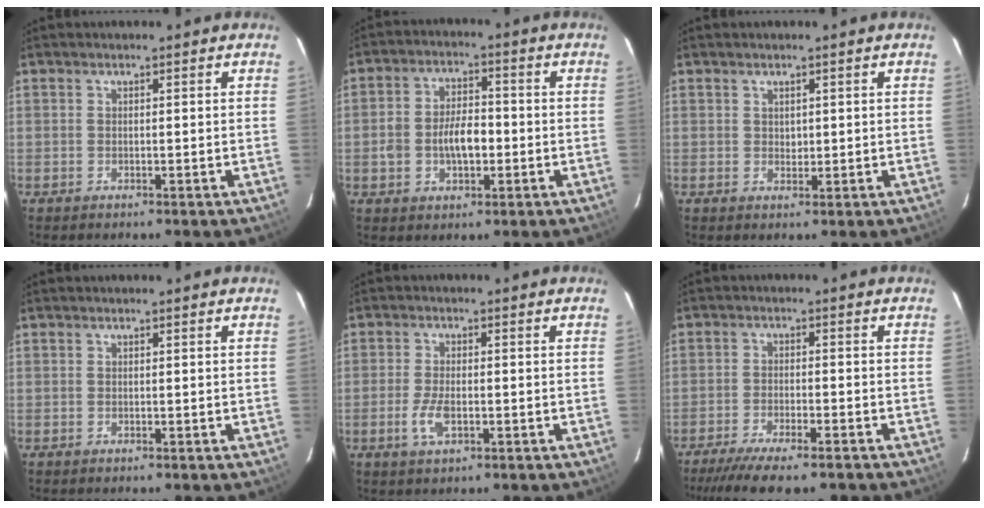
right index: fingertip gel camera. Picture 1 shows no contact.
{"total": 7.6, "force": [-1.5, 4.4, 5.9], "torque": [-0.120, 0.013, -0.024]}
{"total": 0.9, "force": [0.5, 0.4, -0.6], "torque": [0.016, 0.002, 0.009]}
{"total": 0.0}
{"total": 4.6, "force": [-1.6, 1.9, 3.8], "torque": [-0.086, -0.004, -0.031]}
{"total": 11.8, "force": [-10.2, 1.6, 5.5], "torque": [-0.126, -0.034, -0.165]}